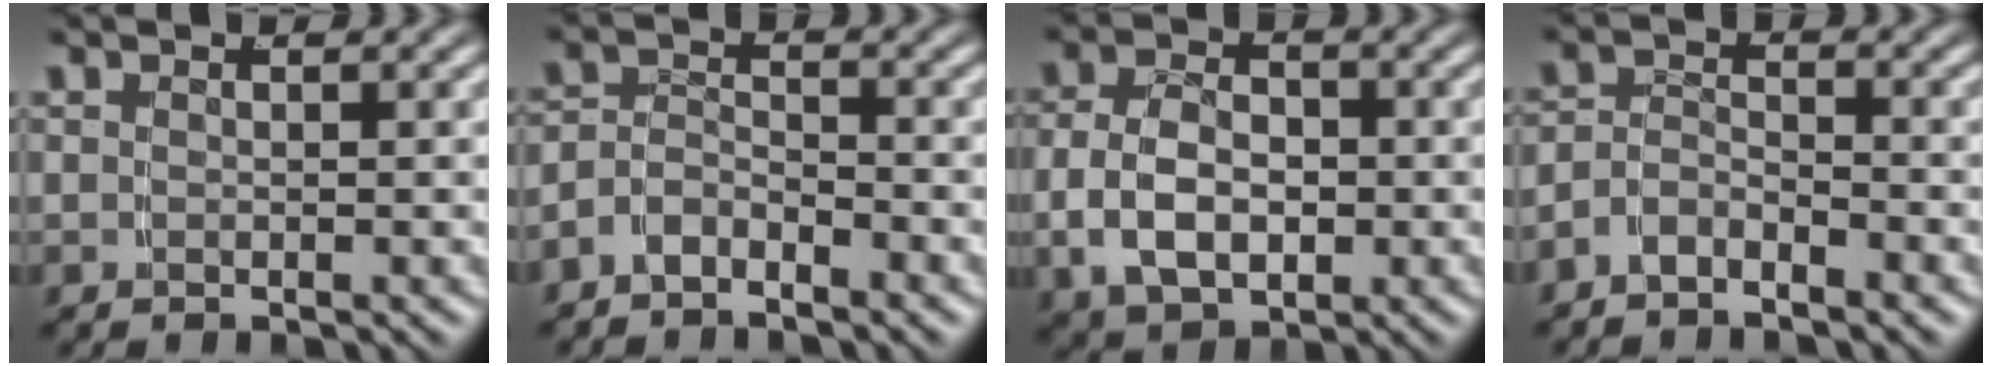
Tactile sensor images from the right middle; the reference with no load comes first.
{"total": 3.6, "force": [-2.7, 2.2, 1.0], "torque": [-0.016, -0.009, -0.050]}
{"total": 6.6, "force": [-0.8, 4.8, 4.5], "torque": [-0.086, -0.010, -0.007]}
{"total": 3.2, "force": [-2.6, 1.7, 0.8], "torque": [-0.013, -0.010, -0.048]}